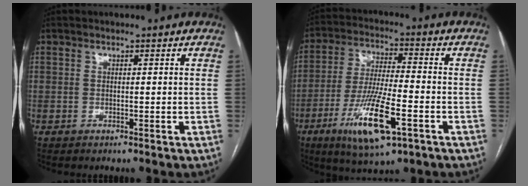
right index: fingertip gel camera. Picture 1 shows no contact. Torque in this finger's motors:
{"motor_torque": [1.70, -0.42, 0.55, 0.21]}